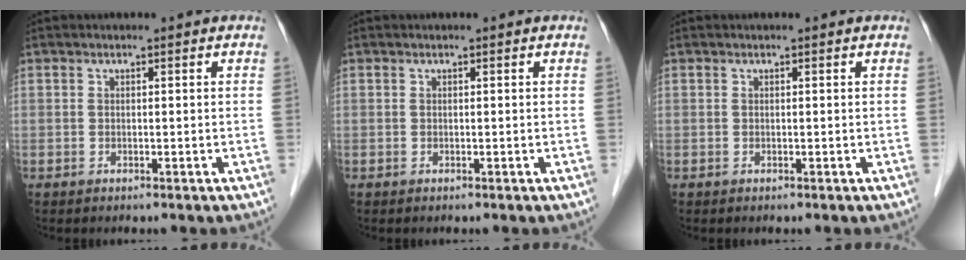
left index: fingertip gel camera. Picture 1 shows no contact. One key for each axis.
{"total": 0.0}
{"total": 0.0}